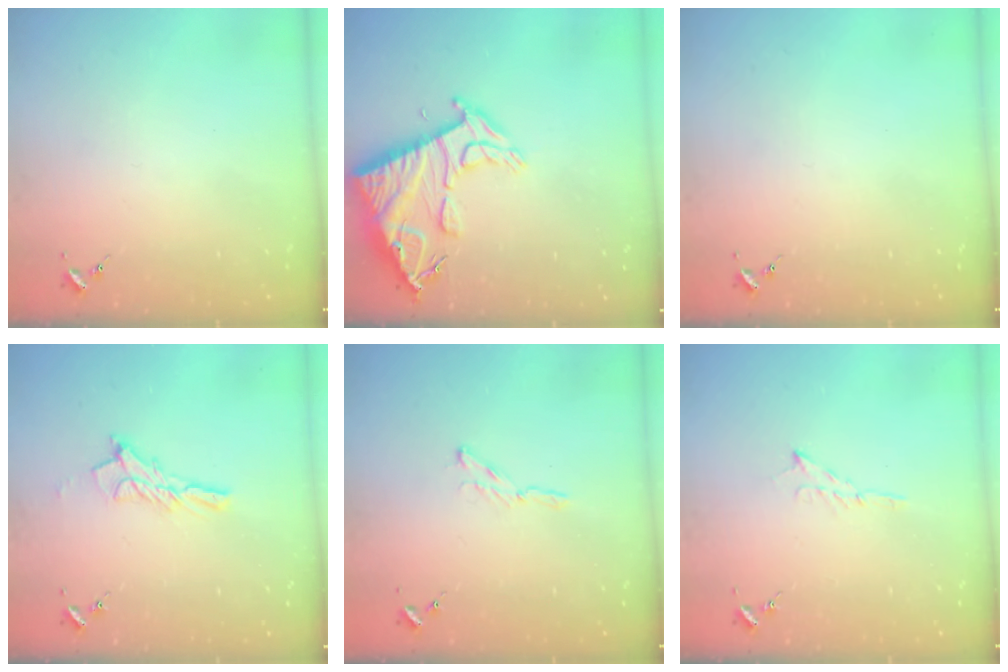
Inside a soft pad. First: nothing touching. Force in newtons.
{"total": 15.7, "press": 15.6, "slide": 1.3}
{"total": 0.0}
{"total": 10.7, "press": 10.7, "slide": 0.9}
{"total": 2.9, "press": 2.9, "slide": 0.3}
{"total": 5.1, "press": 5.0, "slide": 0.6}